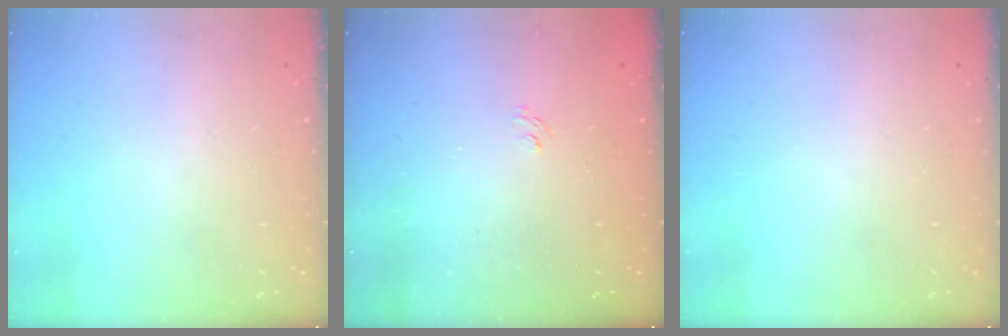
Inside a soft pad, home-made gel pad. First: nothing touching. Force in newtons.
{"total": 1.4, "press": 0.7, "slide": 1.1}
{"total": 0.0}